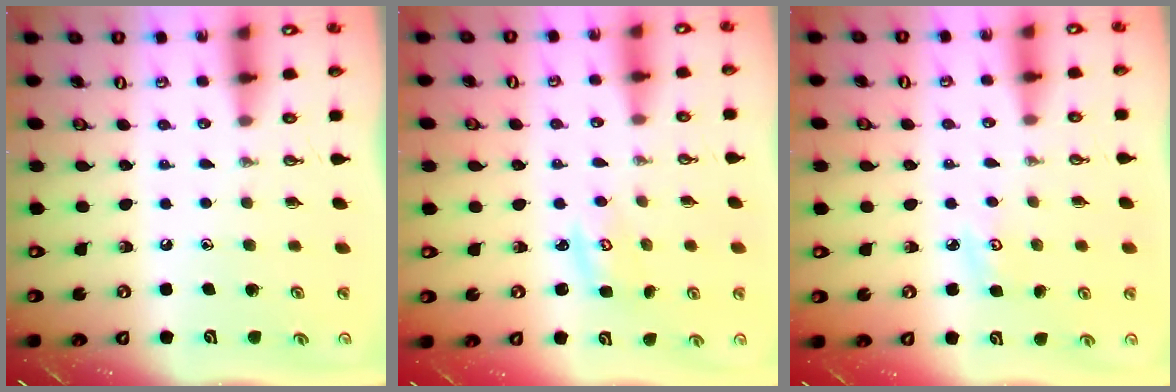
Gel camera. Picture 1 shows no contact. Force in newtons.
{"total": 2.6, "press": 2.5, "slide": 0.3}
{"total": 3.6, "press": 3.6, "slide": 0.4}